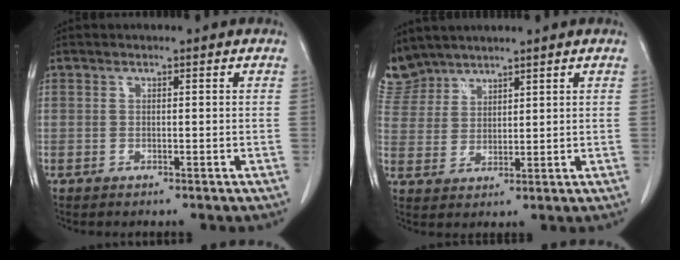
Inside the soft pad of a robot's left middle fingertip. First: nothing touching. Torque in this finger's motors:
{"motor_torque": [1.08, -1.06, 0.07, -0.10]}